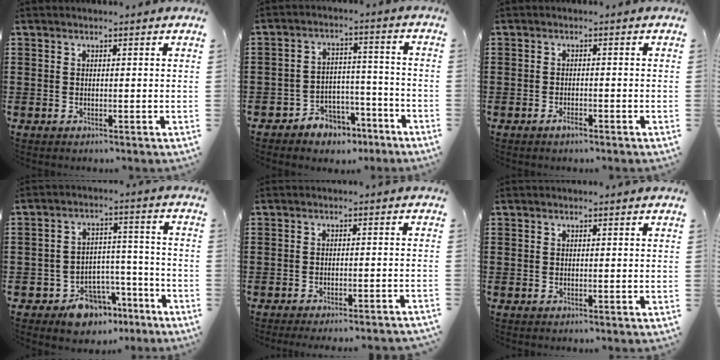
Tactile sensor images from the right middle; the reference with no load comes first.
{"total": 4.9, "force": [-4.3, 2.5, 0.3], "torque": [-0.013, 0.016, -0.086]}
{"total": 1.5, "force": [-1.1, 0.4, 0.9], "torque": [-0.020, -0.002, -0.021]}
{"total": 8.3, "force": [-6.8, 4.3, 2.3], "torque": [-0.031, 0.043, -0.122]}
{"total": 2.0, "force": [-1.9, -0.3, 0.5], "torque": [-0.009, 0.001, -0.038]}
{"total": 0.0}